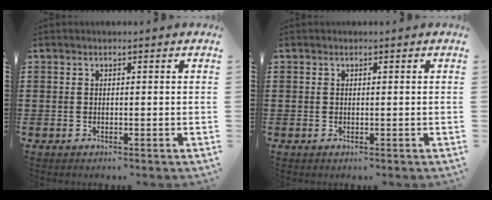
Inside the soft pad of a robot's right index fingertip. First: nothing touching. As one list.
[{"total": 0.0}]